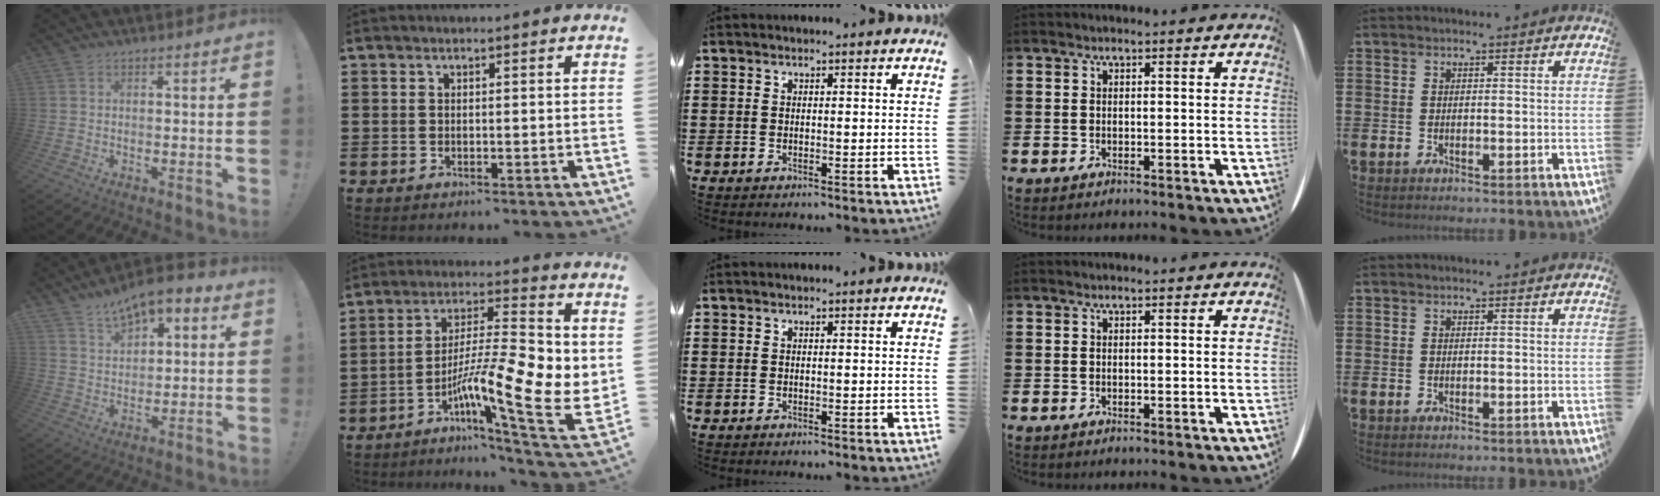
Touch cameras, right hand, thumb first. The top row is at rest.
{"thumb": {"total": 8.7, "force": [6.3, 4.6, 3.8], "torque": [-0.060, -0.041, 0.117]}, "index": {"total": 12.8, "force": [-2.6, 3.0, 12.2], "torque": [-0.219, -0.036, -0.052]}}